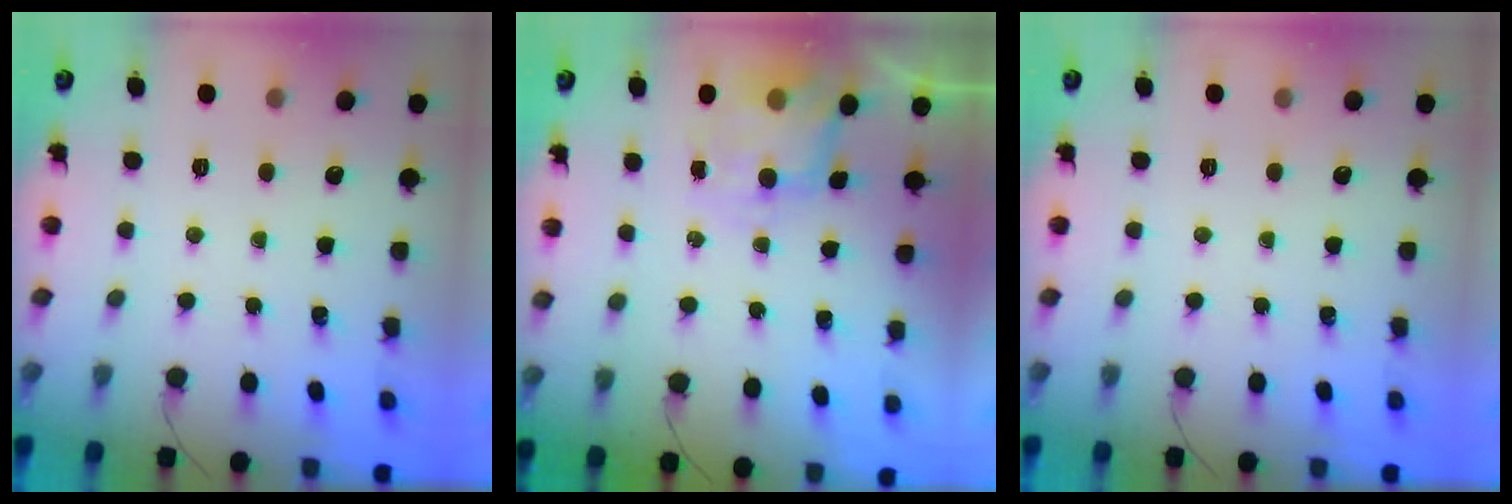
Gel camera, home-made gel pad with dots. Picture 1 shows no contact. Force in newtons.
{"total": 5.3, "press": 5.2, "slide": 1.1}
{"total": 0.0}